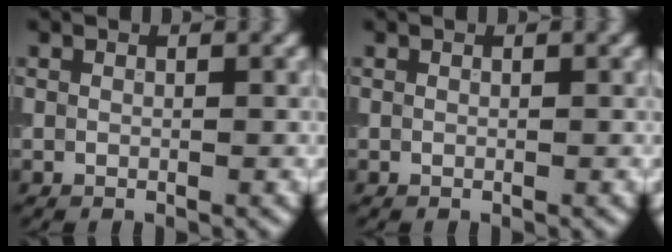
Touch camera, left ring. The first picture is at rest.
{"total": 0.0}